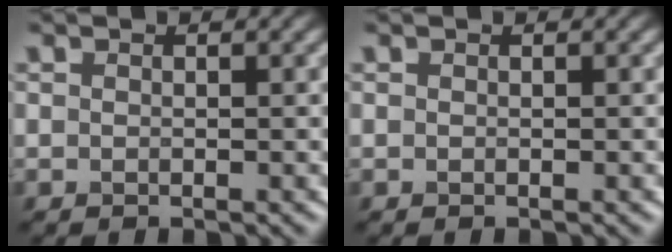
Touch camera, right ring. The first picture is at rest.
{"total": 0.0}